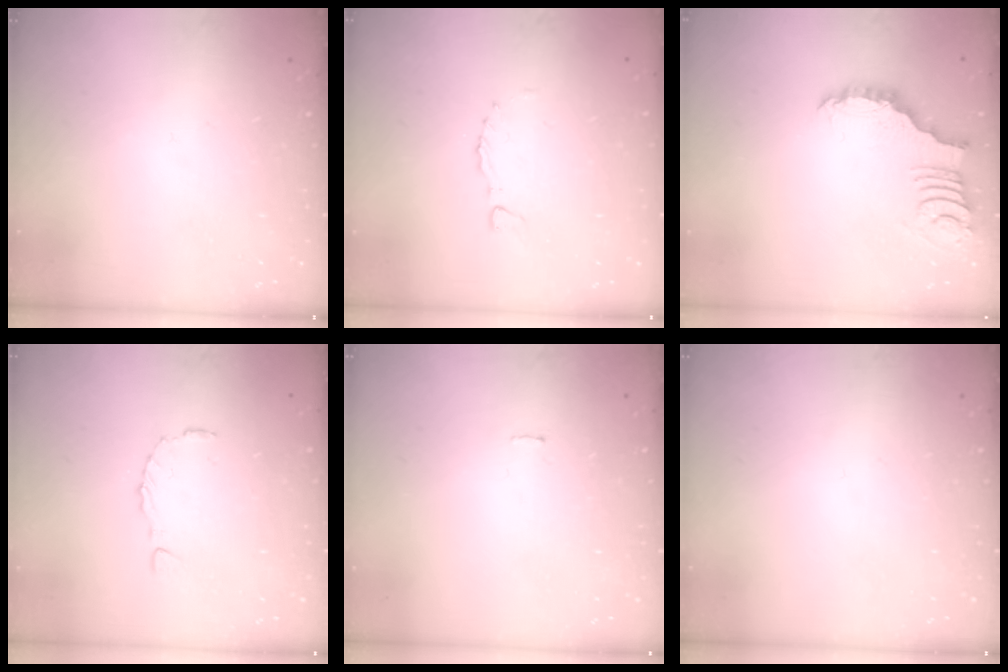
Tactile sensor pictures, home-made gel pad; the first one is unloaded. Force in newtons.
{"total": 0.0}
{"total": 2.3, "press": 2.3, "slide": 0.4}
{"total": 1.5, "press": 1.4, "slide": 0.3}
{"total": 1.4, "press": 1.3, "slide": 0.1}
{"total": 0.0}